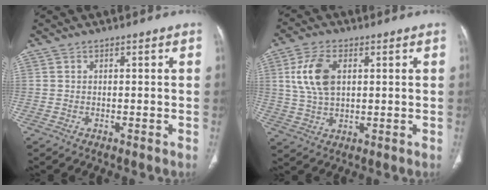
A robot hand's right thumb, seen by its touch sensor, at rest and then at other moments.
{"total": 9.3, "force": [2.2, 5.3, 7.2], "torque": [-0.148, 0.000, 0.046]}